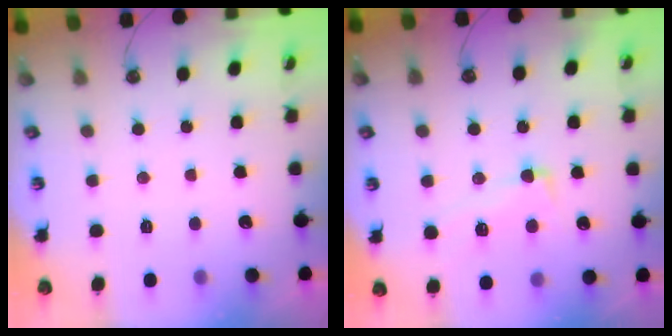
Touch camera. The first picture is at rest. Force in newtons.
{"total": 3.3, "press": 3.1, "slide": 1.2}